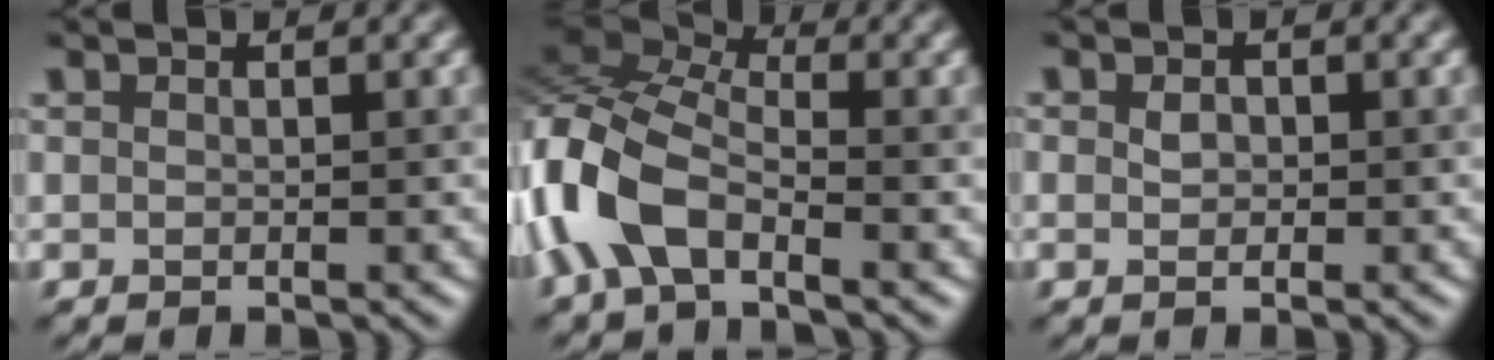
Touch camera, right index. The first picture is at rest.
{"total": 8.1, "force": [-2.8, 4.3, 6.3], "torque": [-0.149, 0.013, -0.076]}
{"total": 1.1, "force": [0.0, 0.7, 0.8], "torque": [-0.016, 0.000, -0.001]}